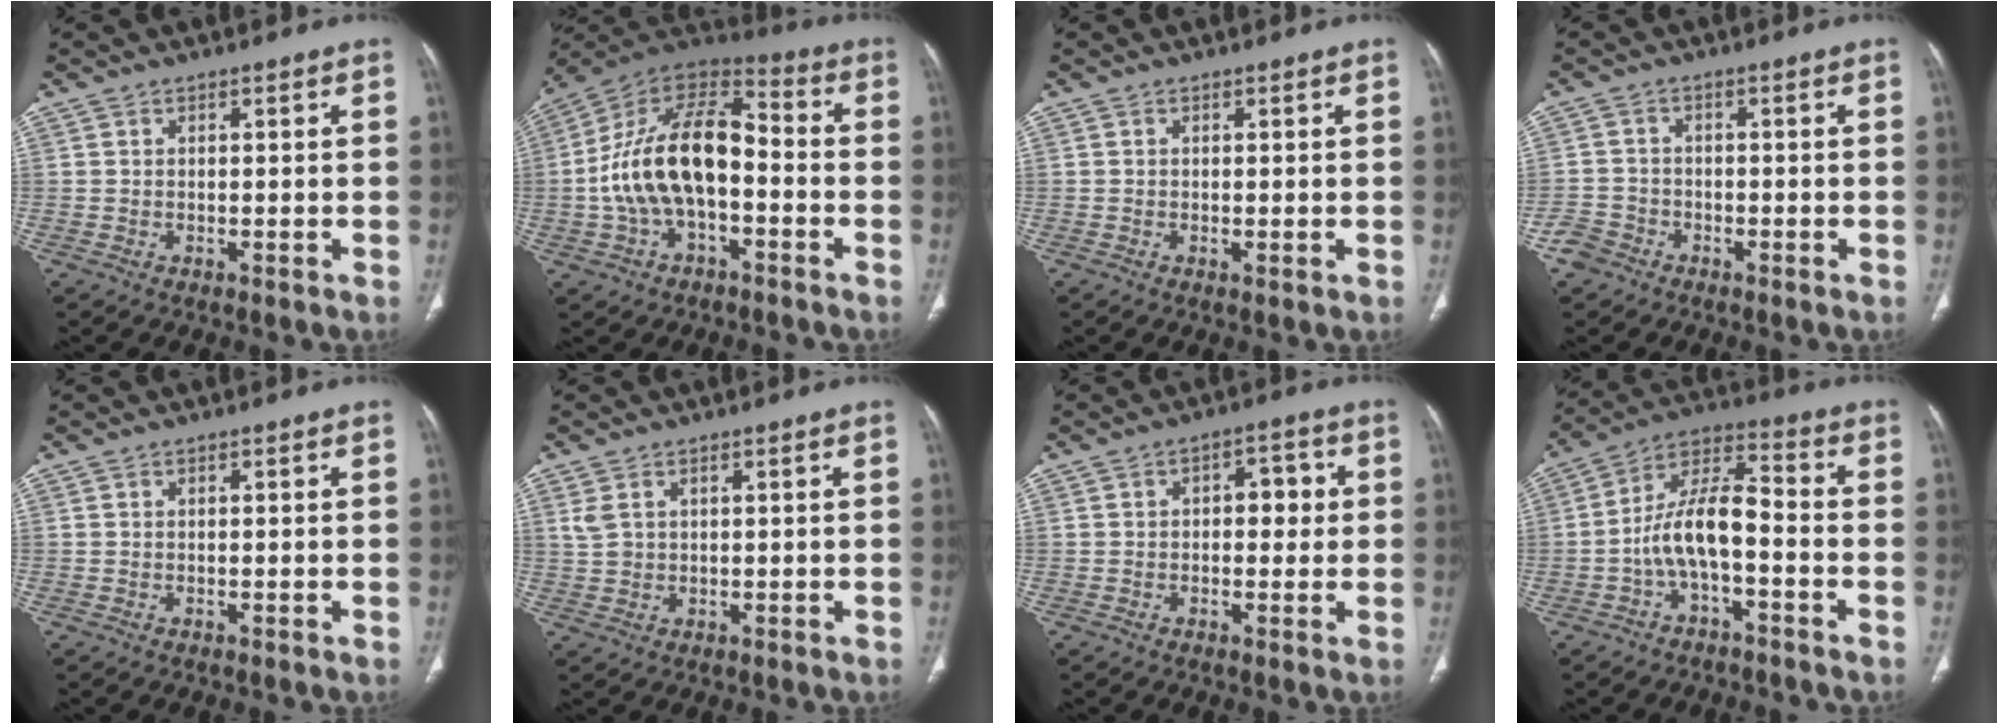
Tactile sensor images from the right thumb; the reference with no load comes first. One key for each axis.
{"total": 18.5, "fx": -2.6, "fy": 10.1, "fz": 15.3, "tx": -0.273, "ty": 0.050, "tz": -0.051}
{"total": 0.7, "fx": -0.1, "fy": 0.1, "fz": 0.7, "tx": -0.016, "ty": -0.004, "tz": -0.001}
{"total": 3.5, "fx": -2.4, "fy": 2.5, "fz": 0.6, "tx": -0.004, "ty": 0.016, "tz": -0.048}
{"total": 0.0}
{"total": 2.6, "fx": 1.2, "fy": 1.7, "fz": 1.6, "tx": -0.037, "ty": 0.004, "tz": 0.036}
{"total": 5.4, "fx": 0.4, "fy": 3.3, "fz": 4.3, "tx": -0.032, "ty": 0.013, "tz": 0.001}
{"total": 10.6, "fx": -3.1, "fy": 4.5, "fz": 9.1, "tx": -0.171, "ty": 0.055, "tz": -0.065}